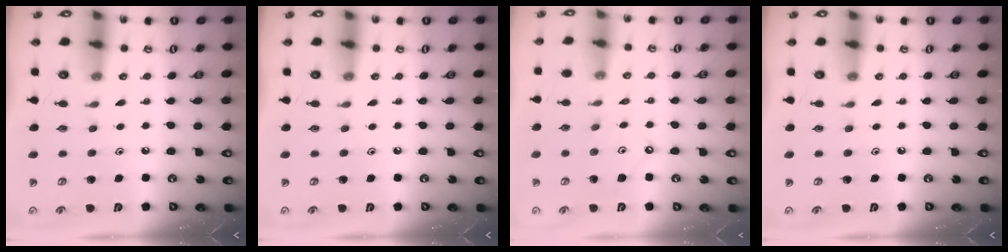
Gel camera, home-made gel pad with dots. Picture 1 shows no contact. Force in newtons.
{"total": 0.0}
{"total": 5.5, "press": 5.4, "slide": 0.7}
{"total": 0.0}